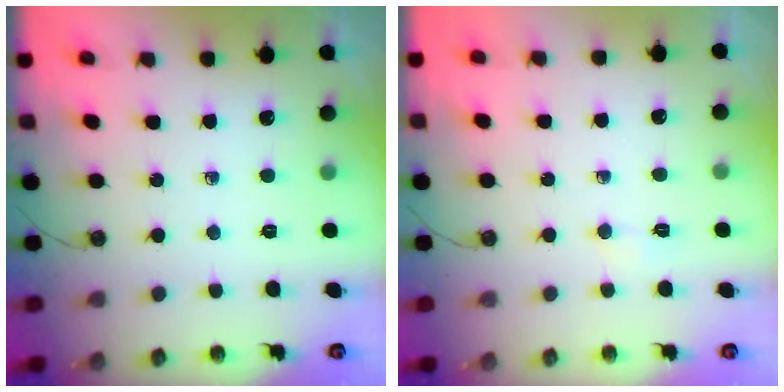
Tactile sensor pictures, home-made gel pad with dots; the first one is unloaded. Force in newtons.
{"total": 2.6, "press": 2.5, "slide": 0.5}